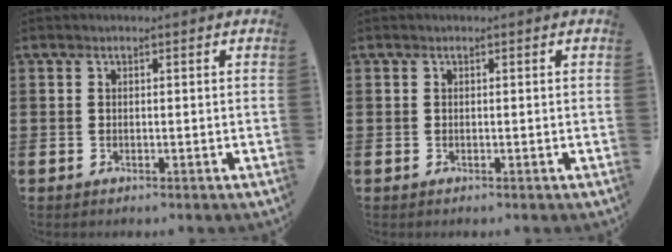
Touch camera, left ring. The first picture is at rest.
{"total": 0.0}